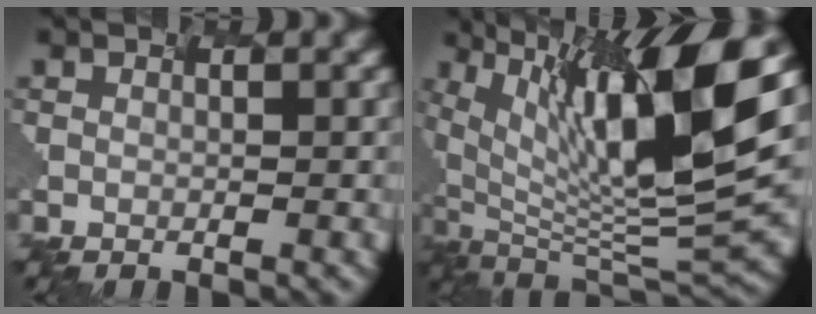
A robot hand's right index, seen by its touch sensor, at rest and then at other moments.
{"total": 13.2, "force": [4.8, 4.0, 11.6], "torque": [-0.213, -0.001, 0.094]}